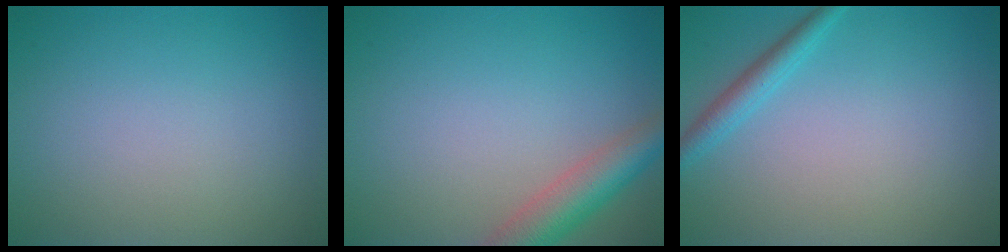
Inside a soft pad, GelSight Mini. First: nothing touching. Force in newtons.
{"total": 4.4, "press": 4.4, "slide": 0.2}
{"total": 2.0, "press": 2.0, "slide": 0.1}